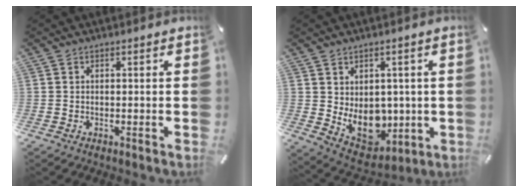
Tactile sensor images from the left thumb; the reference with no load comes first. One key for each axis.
{"total": 10.7, "fx": 0.3, "fy": 8.8, "fz": 6.0, "tx": -0.083, "ty": -0.030, "tz": 0.016}